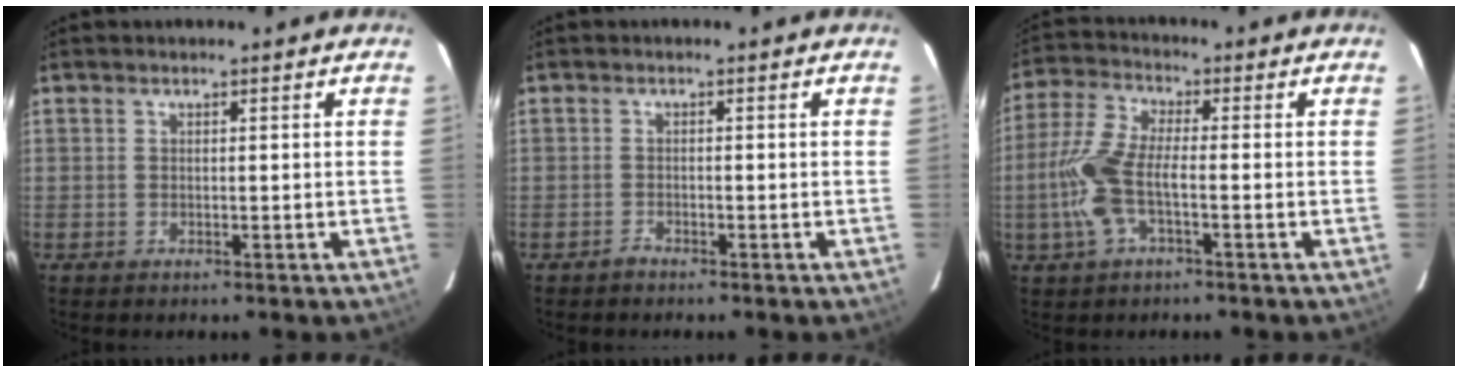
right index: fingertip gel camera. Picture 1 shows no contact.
{"total": 0.9, "force": [-0.8, 0.3, 0.0], "torque": [0.000, 0.004, -0.017]}
{"total": 9.7, "force": [-2.3, 3.2, 8.9], "torque": [-0.207, 0.005, -0.049]}